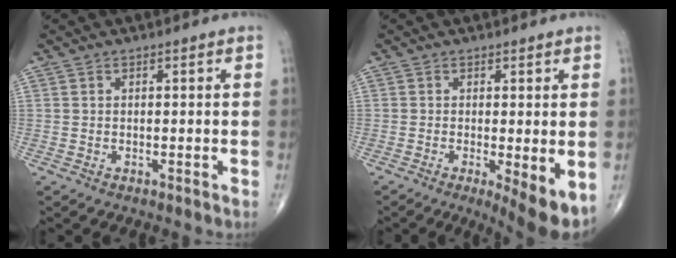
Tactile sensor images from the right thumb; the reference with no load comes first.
{"total": 6.4, "force": [-1.6, 1.5, 6.1], "torque": [-0.089, -0.020, -0.025]}